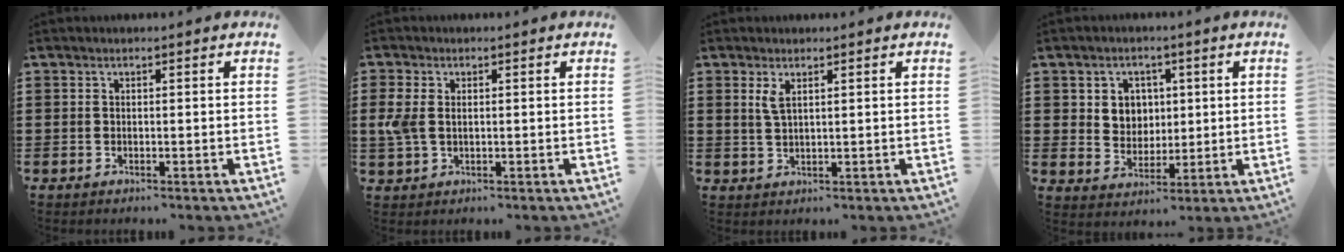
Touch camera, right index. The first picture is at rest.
{"total": 3.2, "force": [0.5, 2.0, 2.5], "torque": [-0.066, 0.002, 0.004]}
{"total": 2.4, "force": [1.2, 0.7, 1.9], "torque": [-0.041, 0.004, 0.021]}
{"total": 4.9, "force": [1.4, 4.5, 1.4], "torque": [-0.041, 0.011, 0.022]}